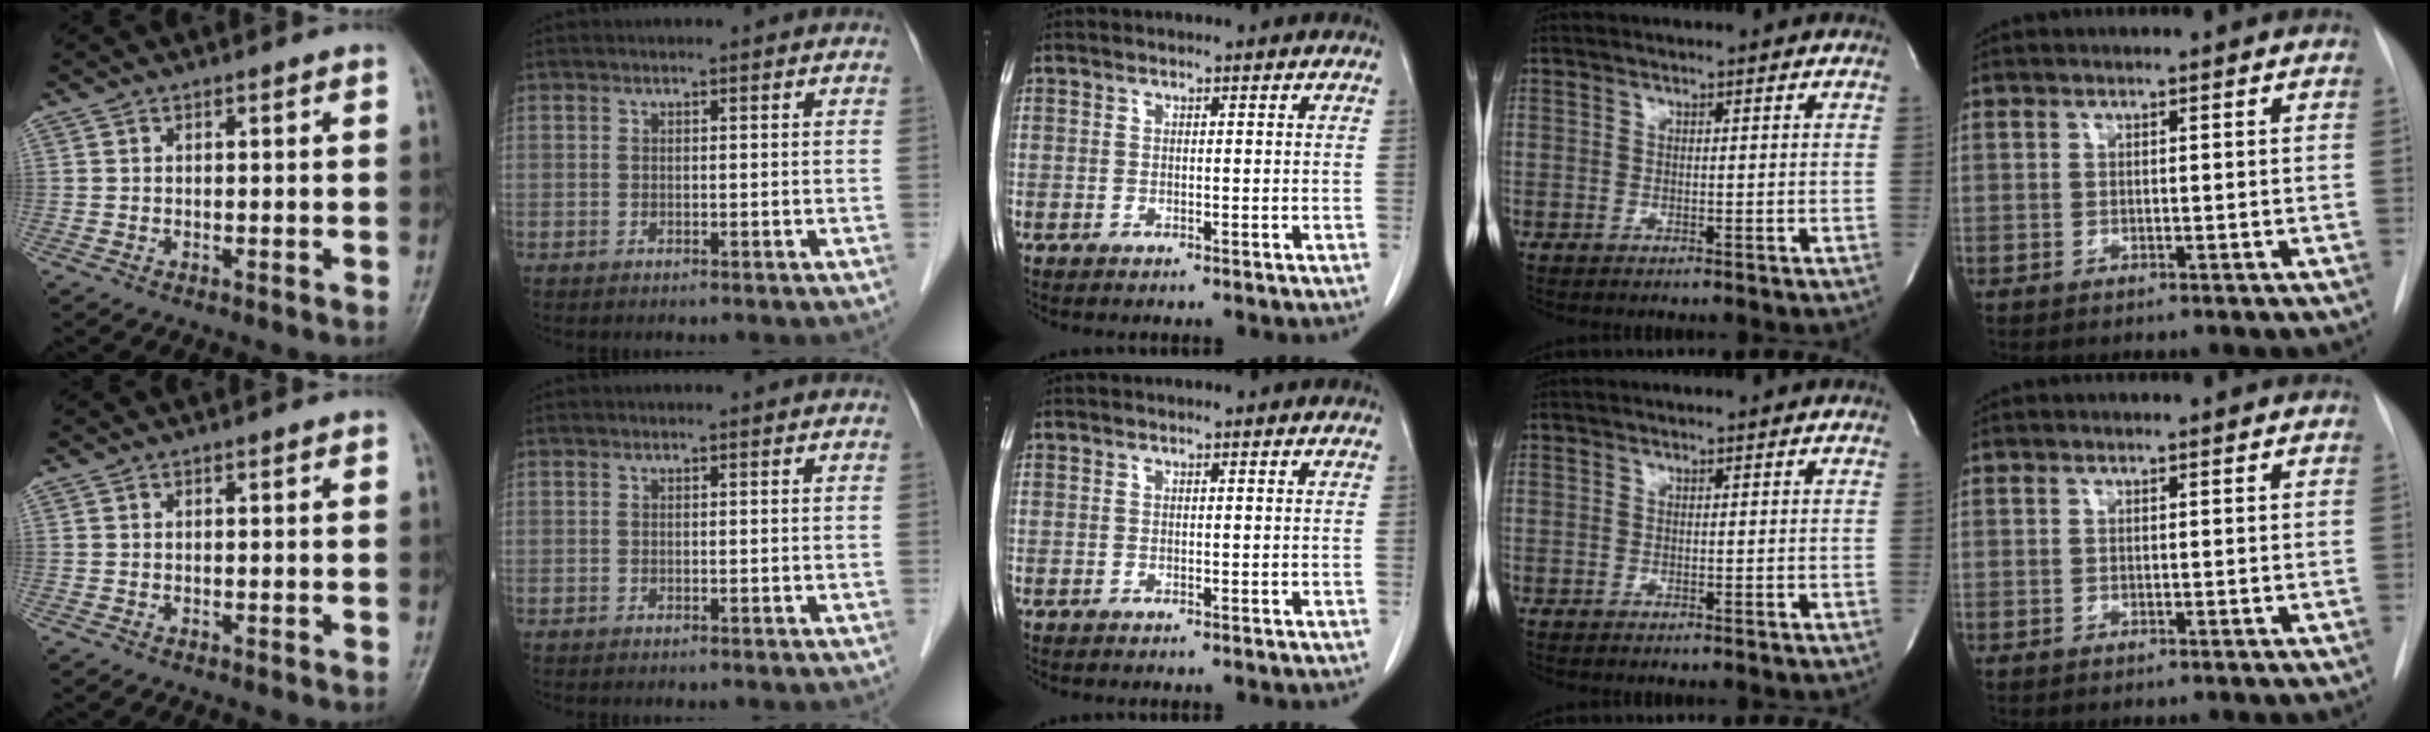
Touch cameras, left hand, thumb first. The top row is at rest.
{}